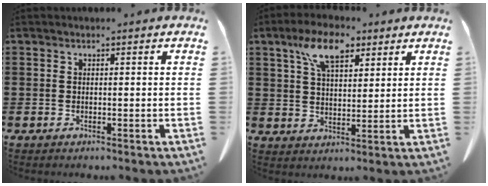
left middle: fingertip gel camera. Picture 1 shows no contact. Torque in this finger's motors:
{"motor_torque": [1.39, 0.75, 0.86, 0.21]}